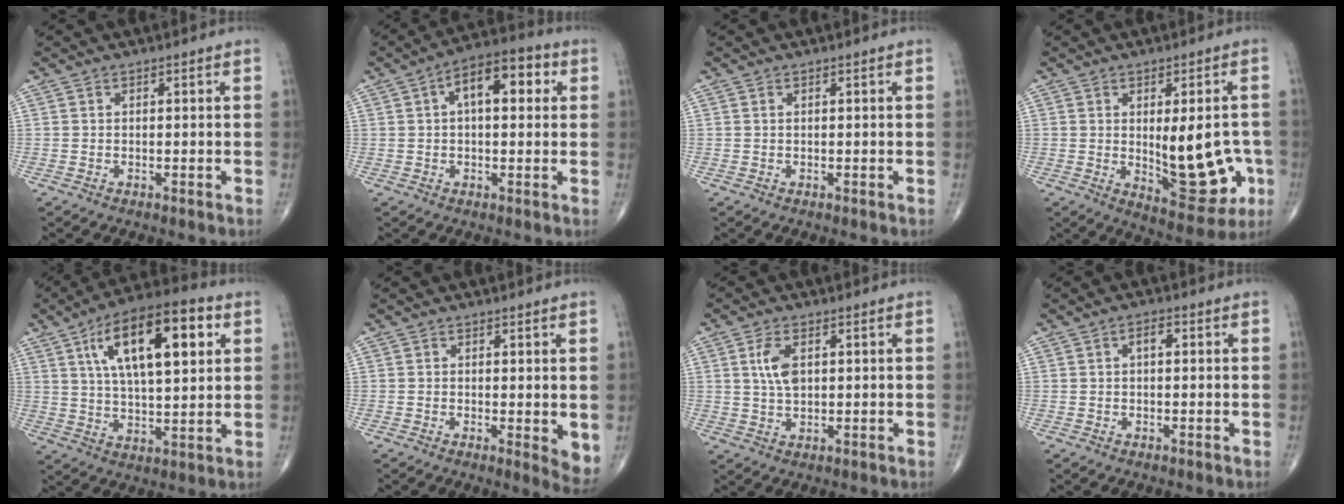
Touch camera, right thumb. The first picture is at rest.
{"total": 10.6, "force": [2.7, 5.2, 8.9], "torque": [-0.120, 0.028, 0.032]}
{"total": 0.0}
{"total": 14.2, "force": [-1.7, 6.1, 12.7], "torque": [-0.132, -0.011, -0.006]}
{"total": 19.1, "force": [6.7, 7.5, 16.2], "torque": [-0.250, -0.001, 0.107]}
{"total": 4.4, "force": [0.0, 1.3, 4.2], "torque": [-0.054, -0.014, 0.000]}
{"total": 5.2, "force": [1.3, 2.7, 4.2], "torque": [-0.085, -0.004, 0.026]}
{"total": 2.1, "force": [0.4, 1.1, 1.8], "torque": [-0.027, 0.006, 0.003]}